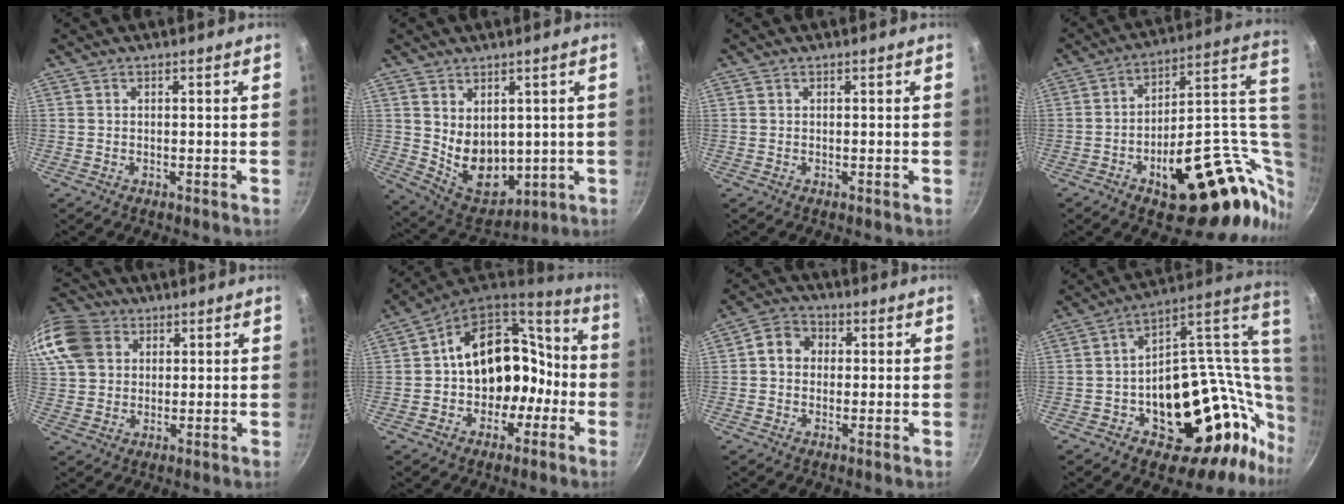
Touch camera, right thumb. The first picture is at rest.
{"total": 10.9, "force": [1.9, 7.9, 7.2], "torque": [-0.085, -0.034, 0.061]}
{"total": 0.0}
{"total": 28.8, "force": [-3.5, 14.4, 24.7], "torque": [-0.288, 0.026, -0.029]}
{"total": 18.0, "force": [6.6, 14.4, 8.7], "torque": [-0.207, 0.030, 0.122]}
{"total": 18.9, "force": [-2.9, 14.9, 11.3], "torque": [-0.127, 0.094, -0.030]}
{"total": 6.1, "force": [0.7, 5.2, 3.0], "torque": [-0.024, 0.014, -0.003]}
{"total": 28.8, "force": [4.4, 20.1, 20.1], "torque": [-0.212, 0.023, 0.088]}